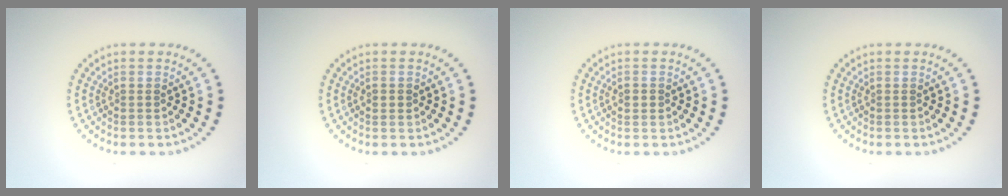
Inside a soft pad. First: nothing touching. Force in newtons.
{"total": 0.9, "press": 0.8, "slide": 0.2}
{"total": 1.1, "press": 1.1, "slide": 0.1}
{"total": 0.0}